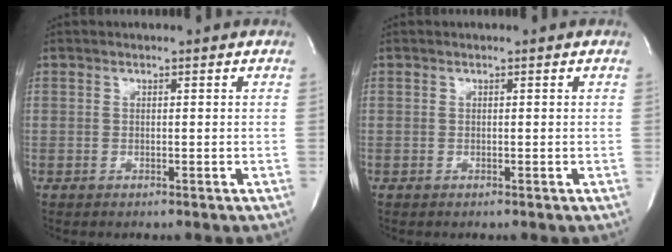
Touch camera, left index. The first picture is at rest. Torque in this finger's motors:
{"motor_torque": [0.00, 0.00, 0.00, 0.00]}